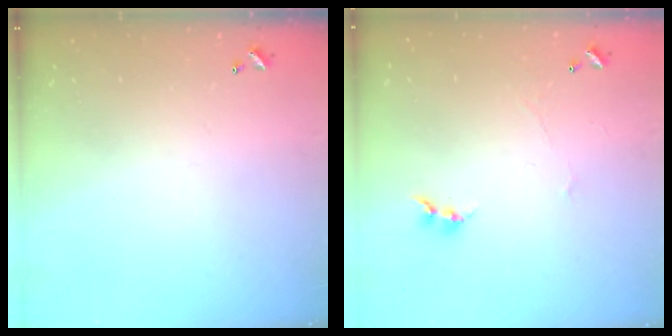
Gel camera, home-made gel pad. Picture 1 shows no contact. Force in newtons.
{"total": 0.6, "press": 0.3, "slide": 0.5}